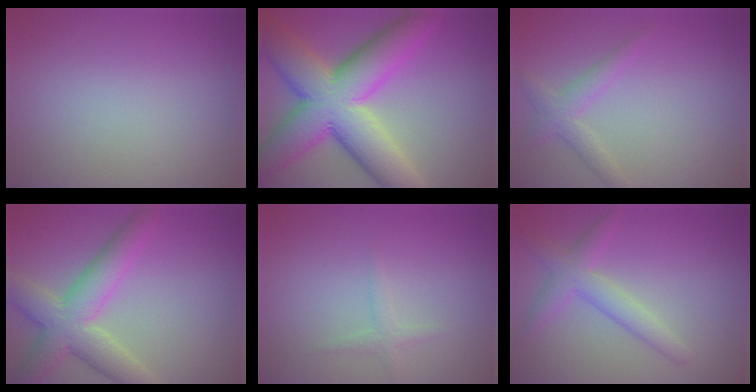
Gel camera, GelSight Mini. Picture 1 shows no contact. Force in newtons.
{"total": 13.2, "press": 13.2, "slide": 0.4}
{"total": 2.2, "press": 2.1, "slide": 0.1}
{"total": 6.2, "press": 6.2, "slide": 0.4}
{"total": 1.1, "press": 1.1, "slide": 0.1}
{"total": 3.0, "press": 3.0, "slide": 0.1}